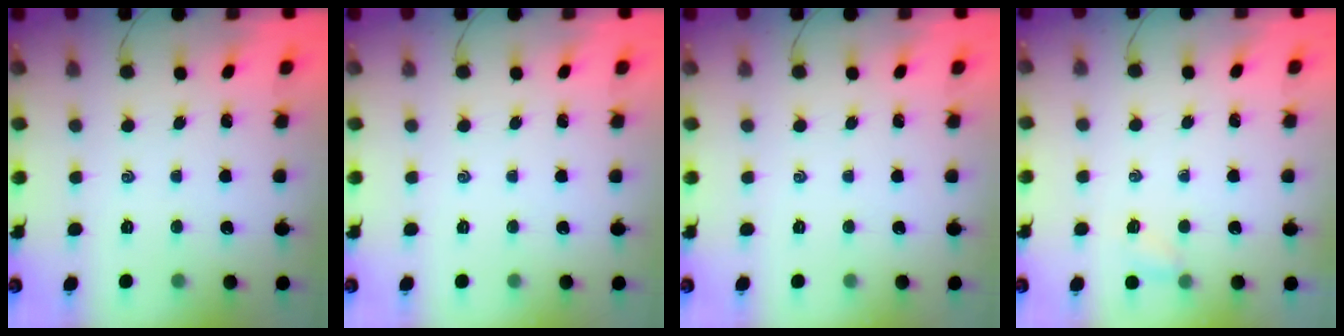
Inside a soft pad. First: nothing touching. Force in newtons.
{"total": 0.0}
{"total": 0.0}
{"total": 2.5, "press": 2.3, "slide": 0.9}